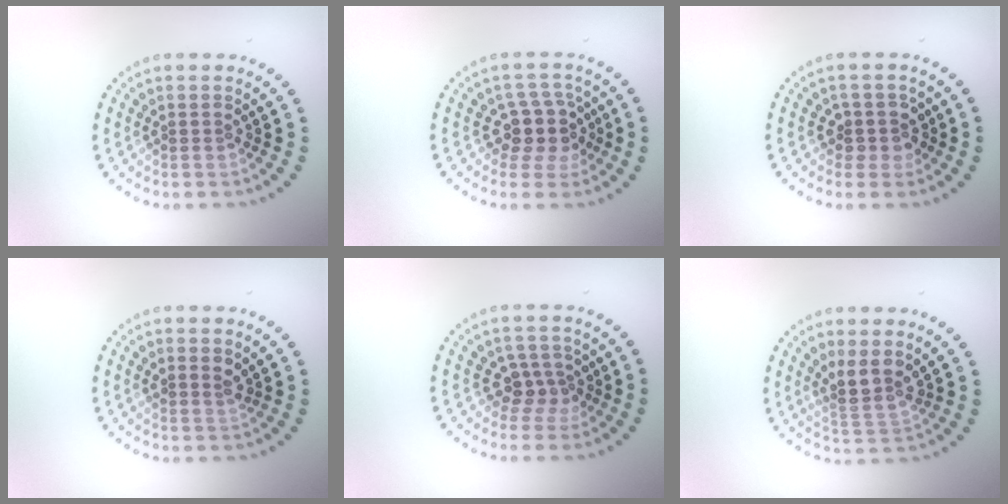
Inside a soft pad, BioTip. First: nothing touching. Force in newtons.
{"total": 3.5, "press": 2.9, "slide": 1.9}
{"total": 2.1, "press": 1.7, "slide": 1.3}
{"total": 1.1, "press": 1.1, "slide": 0.4}
{"total": 2.6, "press": 2.0, "slide": 1.6}
{"total": 3.0, "press": 2.2, "slide": 2.0}